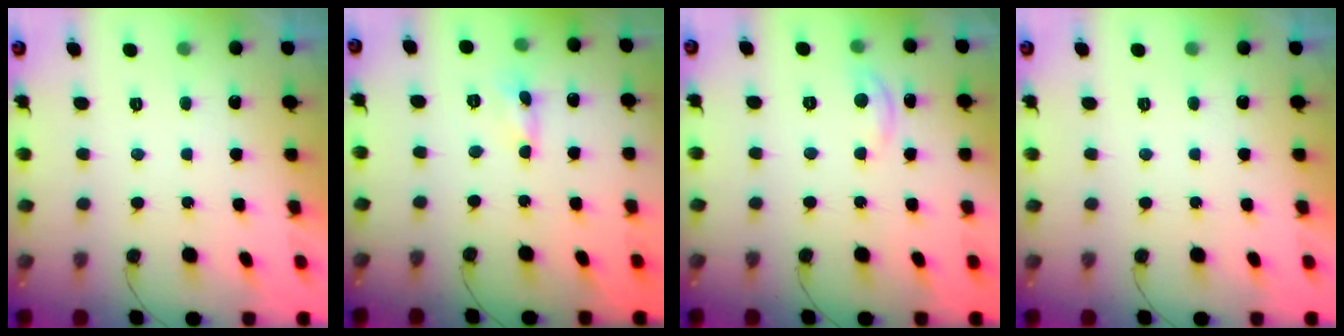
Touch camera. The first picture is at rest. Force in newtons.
{"total": 0.0}
{"total": 2.9, "press": 2.8, "slide": 0.3}
{"total": 0.0}